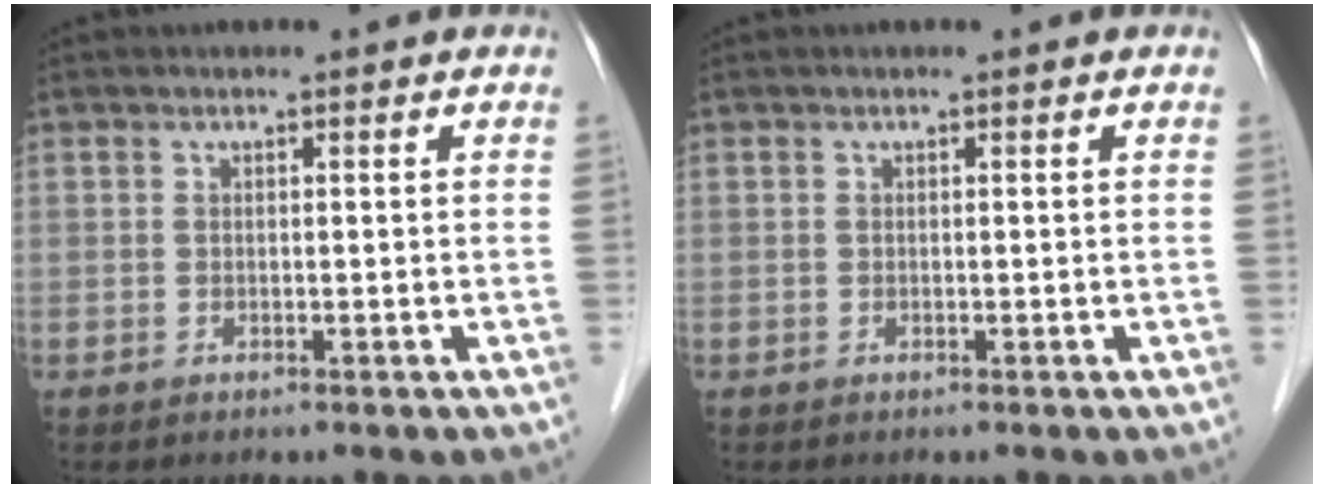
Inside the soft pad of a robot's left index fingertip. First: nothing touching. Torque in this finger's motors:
{"motor_torque": [0.00, 0.00, 0.00, 0.00]}